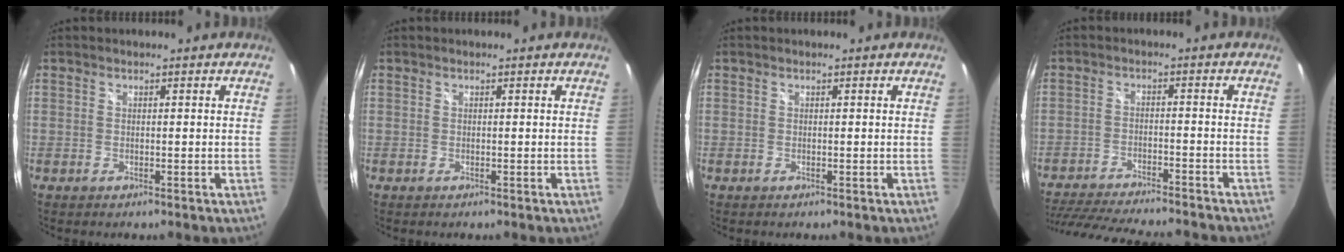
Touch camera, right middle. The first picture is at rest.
{"total": 0.0}
{"total": 0.0}
{"total": 20.5, "force": [-17.9, 3.9, 9.3], "torque": [-0.185, -0.030, -0.263]}